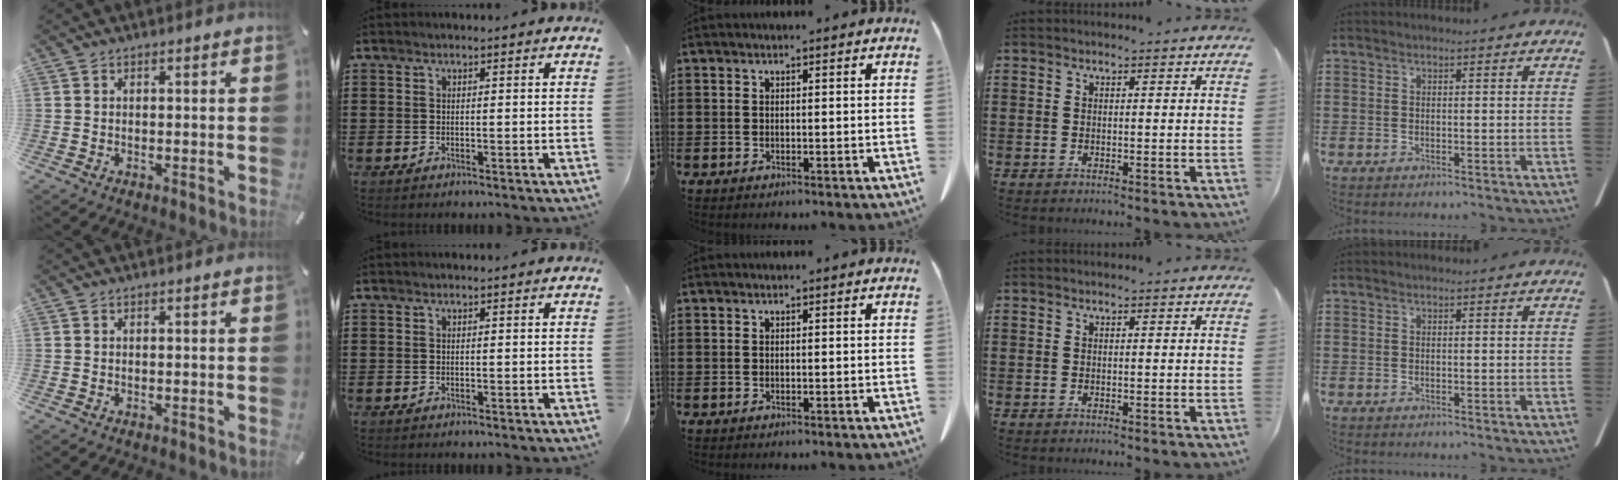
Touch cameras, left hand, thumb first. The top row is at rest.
{}